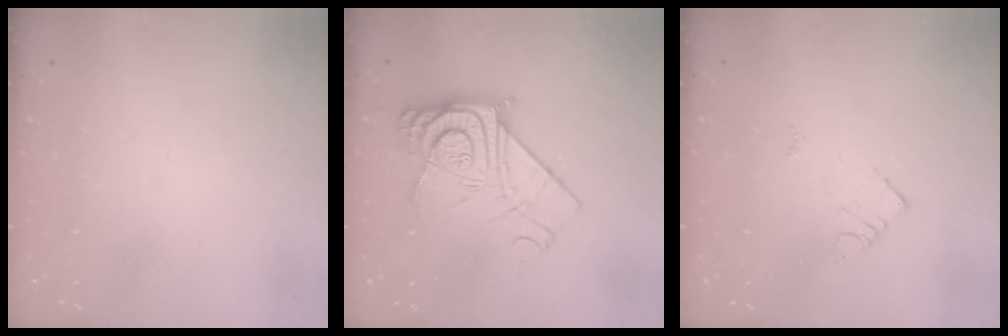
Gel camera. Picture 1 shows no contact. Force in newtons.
{"total": 14.9, "press": 14.8, "slide": 1.2}
{"total": 3.9, "press": 3.8, "slide": 0.5}